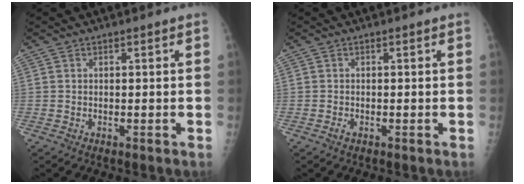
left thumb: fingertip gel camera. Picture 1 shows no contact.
{"total": 0.7, "force": [-0.3, 0.3, 0.5], "torque": [-0.011, 0.003, -0.006]}